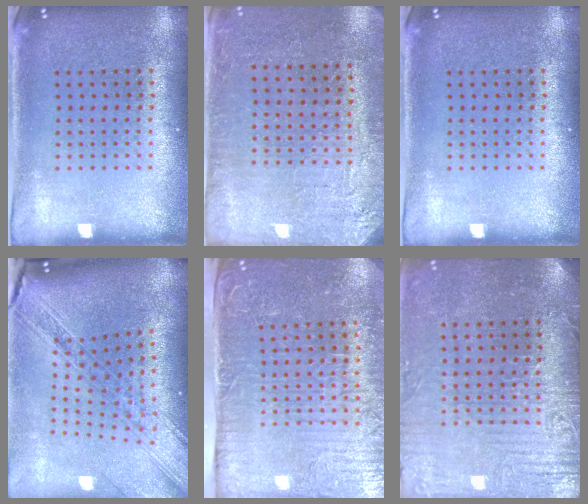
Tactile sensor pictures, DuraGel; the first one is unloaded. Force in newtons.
{"total": 2.8, "press": 2.7, "slide": 0.7}
{"total": 0.0}
{"total": 2.6, "press": 2.2, "slide": 1.5}
{"total": 5.3, "press": 4.5, "slide": 2.8}
{"total": 3.8, "press": 3.5, "slide": 1.3}